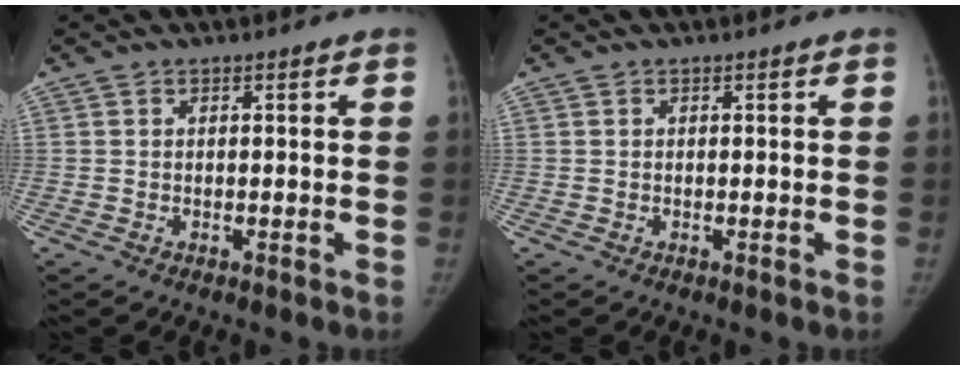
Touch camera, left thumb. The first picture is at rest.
{"total": 0.0}